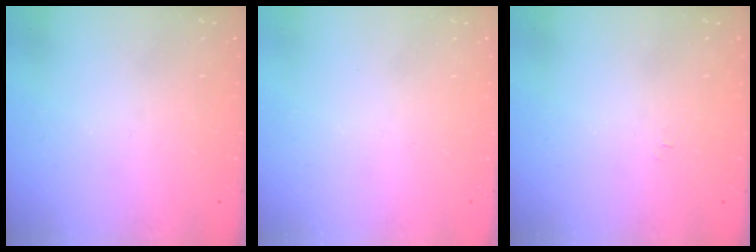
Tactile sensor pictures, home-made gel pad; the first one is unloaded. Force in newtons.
{"total": 1.5, "press": 1.5, "slide": 0.1}
{"total": 3.1, "press": 3.1, "slide": 0.5}